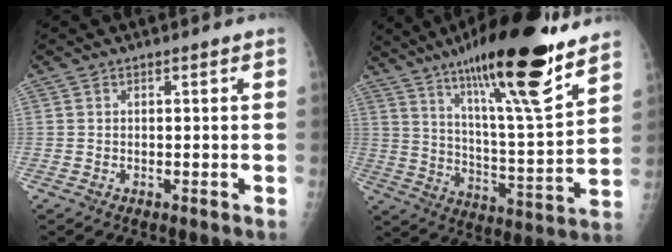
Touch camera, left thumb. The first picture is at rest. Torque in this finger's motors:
{"motor_torque": [1.15, 0.11, 1.37, -1.42, 0.52]}